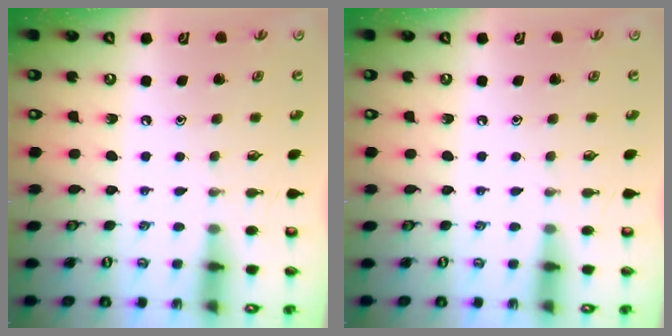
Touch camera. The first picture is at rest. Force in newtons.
{"total": 0.0}